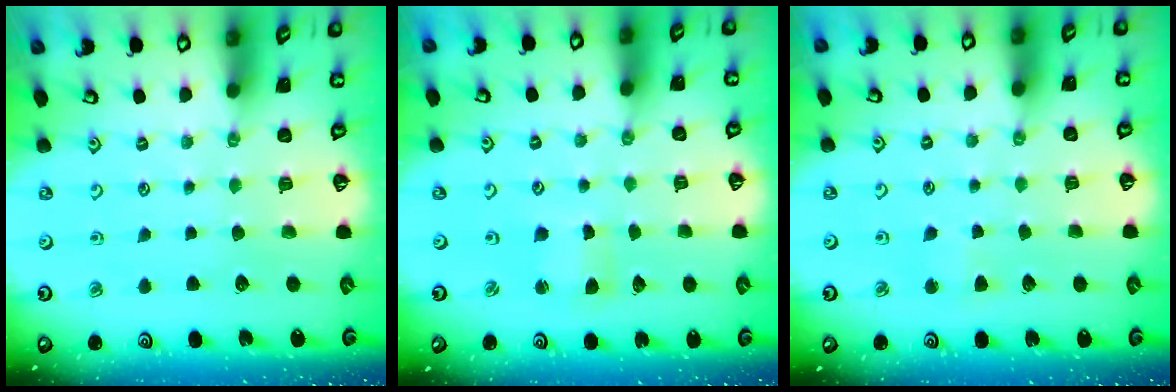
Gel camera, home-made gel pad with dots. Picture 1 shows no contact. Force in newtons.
{"total": 2.0, "press": 2.0, "slide": 0.3}
{"total": 2.0, "press": 2.0, "slide": 0.4}